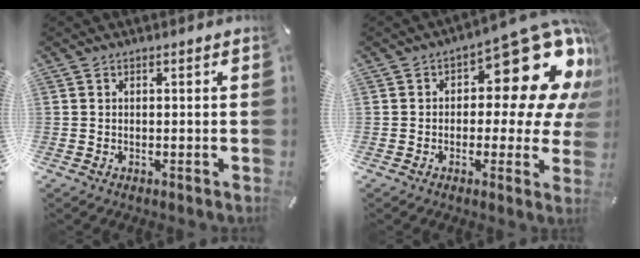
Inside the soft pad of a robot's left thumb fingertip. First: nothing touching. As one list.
[{"total": 20.1, "force": [8.3, 9.6, 15.6], "torque": [-0.188, -0.062, 0.135]}]